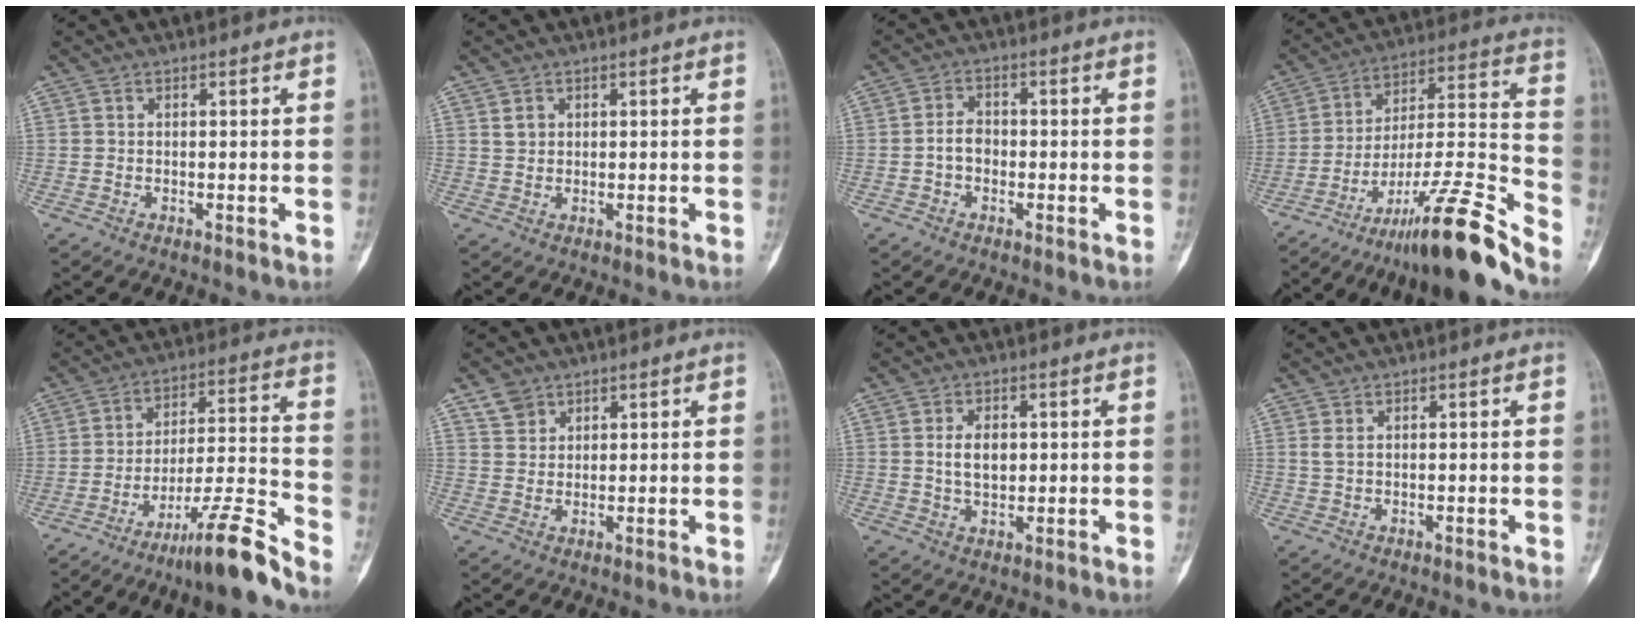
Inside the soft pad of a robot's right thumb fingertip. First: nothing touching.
{"total": 2.1, "force": [0.9, 1.7, 0.9], "torque": [-0.008, -0.002, 0.019]}
{"total": 3.5, "force": [-0.9, 2.6, 2.2], "torque": [-0.027, 0.016, -0.024]}
{"total": 21.6, "force": [-16.6, 1.4, 13.8], "torque": [-0.211, 0.100, -0.276]}
{"total": 13.9, "force": [-10.8, 0.1, 8.7], "torque": [-0.143, 0.085, -0.177]}
{"total": 3.6, "force": [2.5, 2.5, 0.8], "torque": [0.000, -0.008, 0.049]}
{"total": 5.1, "force": [0.7, 3.2, 3.9], "torque": [-0.058, -0.003, 0.015]}
{"total": 1.4, "force": [0.6, 0.7, 1.1], "torque": [-0.028, 0.007, 0.021]}